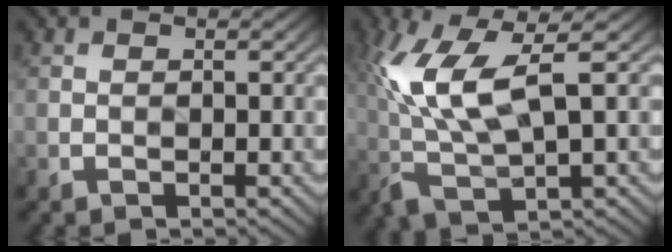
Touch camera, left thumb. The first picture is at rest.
{"total": 11.2, "force": [2.0, 4.0, 10.3], "torque": [-0.240, -0.001, 0.039]}